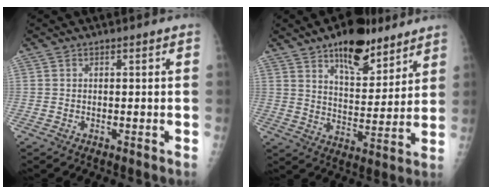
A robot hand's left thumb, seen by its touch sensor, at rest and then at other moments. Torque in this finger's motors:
{"motor_torque": [0.29, 0.31, -0.24, -0.32, 0.08]}